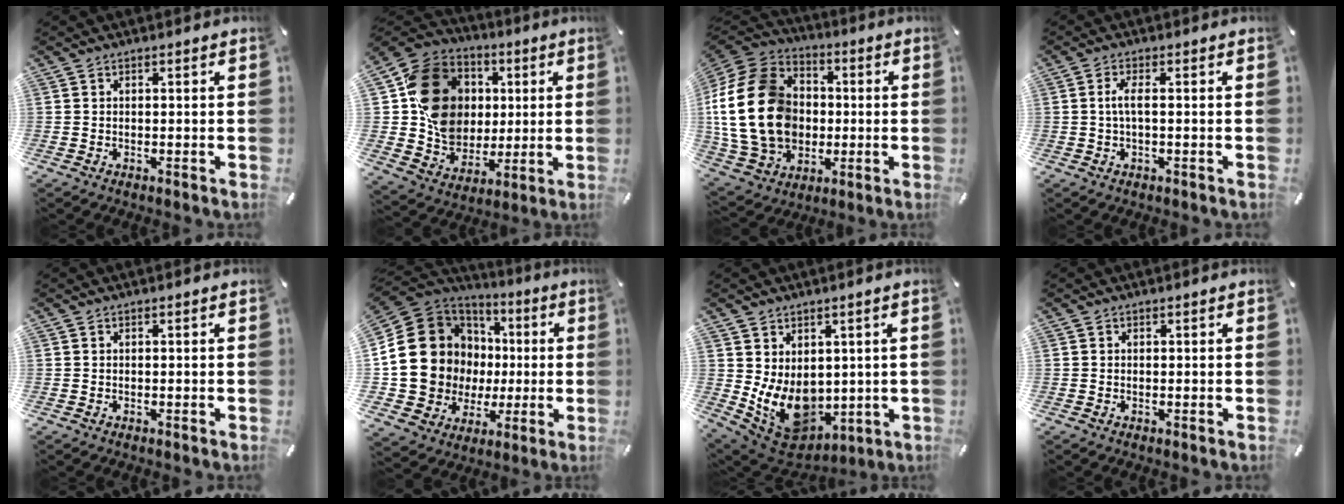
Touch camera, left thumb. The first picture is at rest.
{"total": 17.9, "force": [3.2, 15.8, 7.8], "torque": [-0.139, 0.001, 0.071]}
{"total": 23.5, "force": [-0.9, 18.5, 14.4], "torque": [-0.296, 0.014, -0.010]}
{"total": 3.5, "force": [0.1, 0.8, 3.4], "torque": [-0.072, -0.003, -0.002]}
{"total": 0.0}
{"total": 20.5, "force": [1.5, 18.6, 8.4], "torque": [-0.184, -0.020, 0.065]}
{"total": 11.5, "force": [-0.1, 9.6, 6.4], "torque": [-0.123, -0.029, 0.006]}
{"total": 0.0}